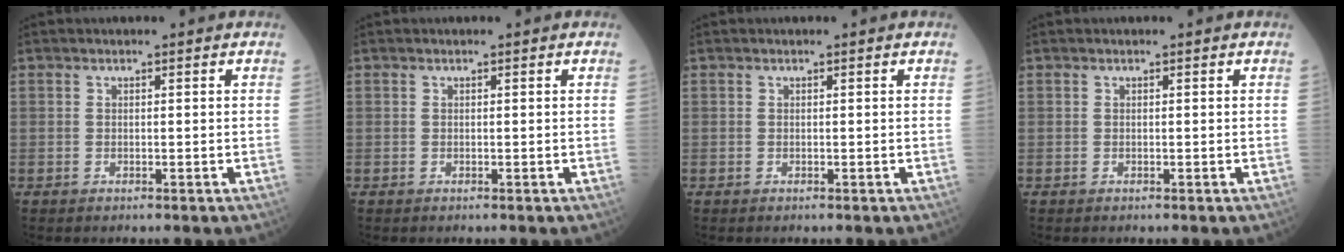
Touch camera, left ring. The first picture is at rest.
{"total": 0.0}
{"total": 0.0}
{"total": 0.0}